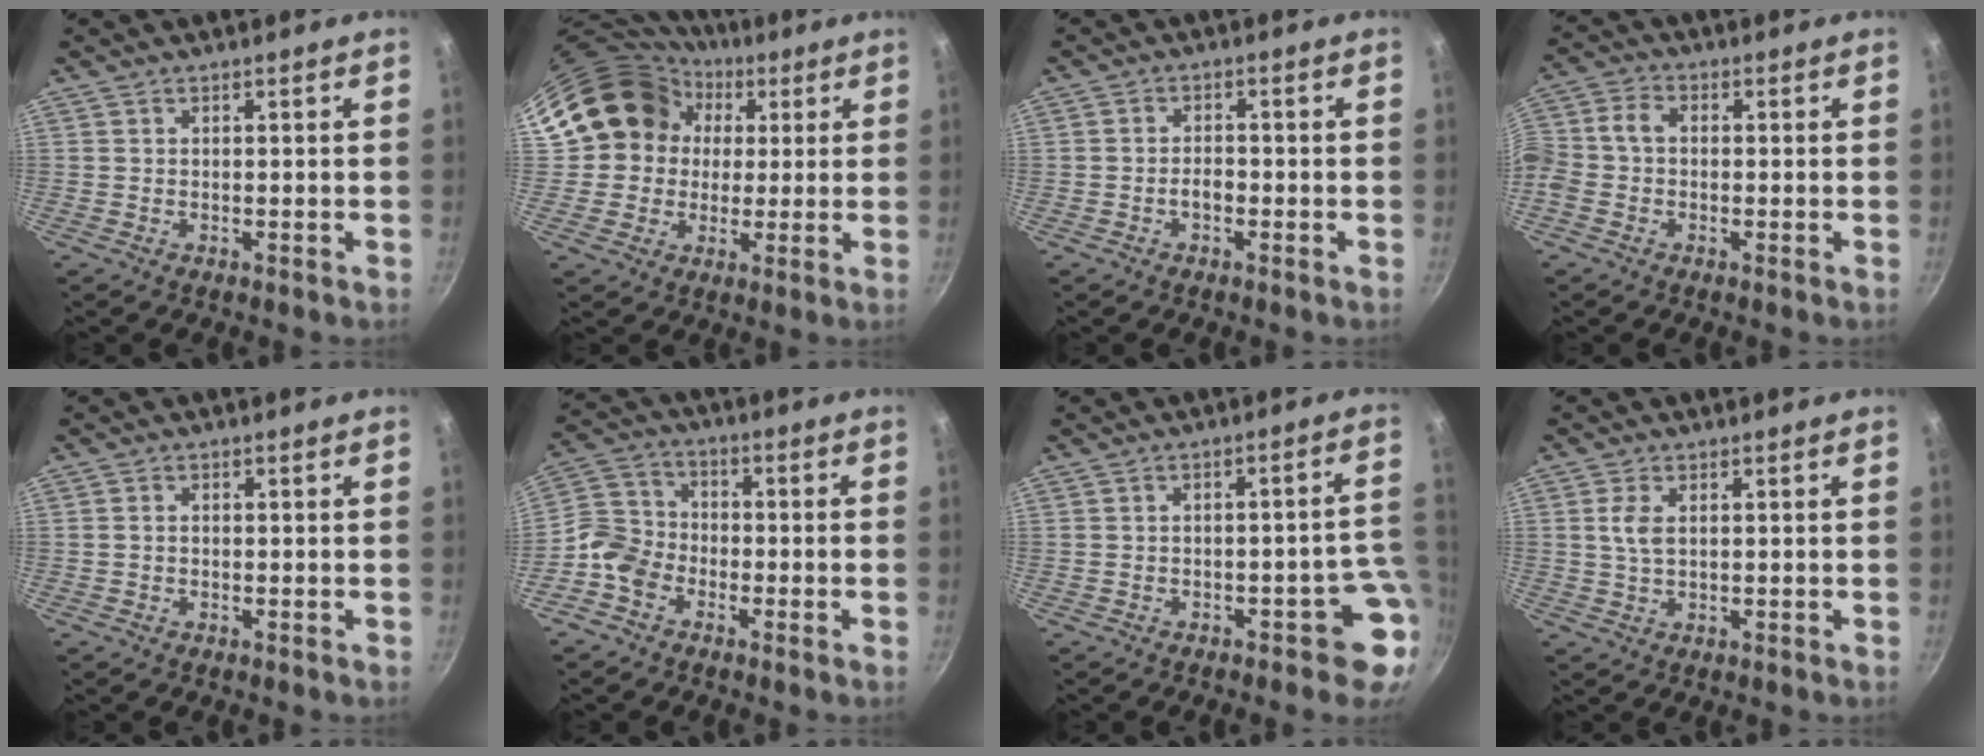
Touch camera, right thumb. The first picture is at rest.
{"total": 15.8, "force": [4.0, 14.0, 6.2], "torque": [-0.082, 0.029, 0.064]}
{"total": 2.3, "force": [-1.0, 1.3, 1.6], "torque": [-0.020, 0.016, -0.018]}
{"total": 7.2, "force": [-1.1, 5.4, 4.6], "torque": [-0.102, 0.030, -0.040]}
{"total": 0.9, "force": [-0.2, 0.7, 0.5], "torque": [-0.010, 0.005, -0.004]}
{"total": 7.9, "force": [-4.2, 5.6, 3.6], "torque": [-0.054, 0.046, -0.104]}
{"total": 6.1, "force": [-2.7, 3.2, 4.4], "torque": [0.007, 0.044, -0.029]}
{"total": 3.3, "force": [0.8, 1.8, 2.7], "torque": [-0.058, 0.002, 0.015]}